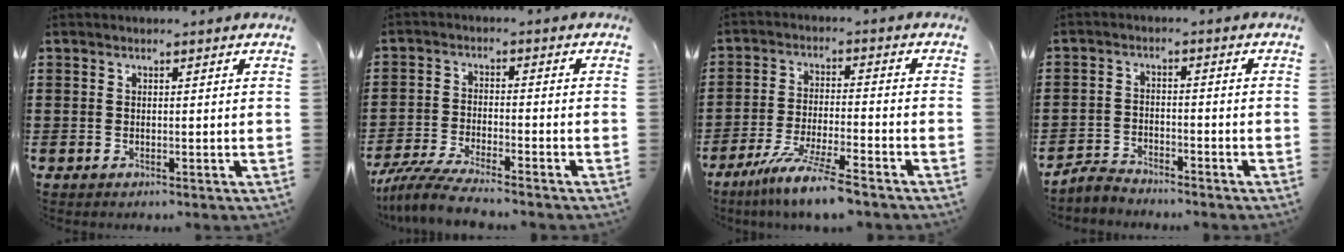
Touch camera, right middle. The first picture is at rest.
{"total": 6.0, "force": [-5.5, 0.2, 2.4], "torque": [-0.058, -0.010, -0.105]}
{"total": 8.0, "force": [-6.6, -0.7, 4.5], "torque": [-0.093, -0.018, -0.125]}
{"total": 3.2, "force": [-3.2, 0.3, 0.2], "torque": [-0.017, -0.001, -0.069]}